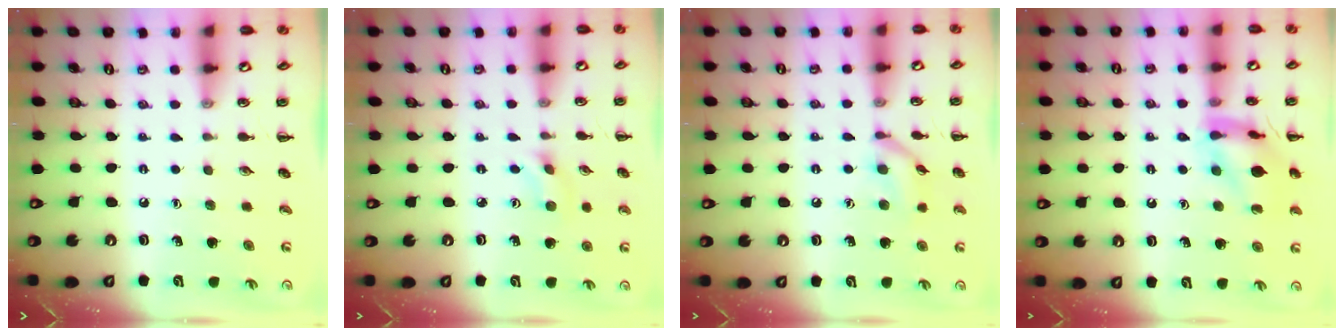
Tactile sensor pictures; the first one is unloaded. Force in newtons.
{"total": 2.3, "press": 2.1, "slide": 0.9}
{"total": 8.9, "press": 8.8, "slide": 1.0}
{"total": 12.8, "press": 12.7, "slide": 1.3}